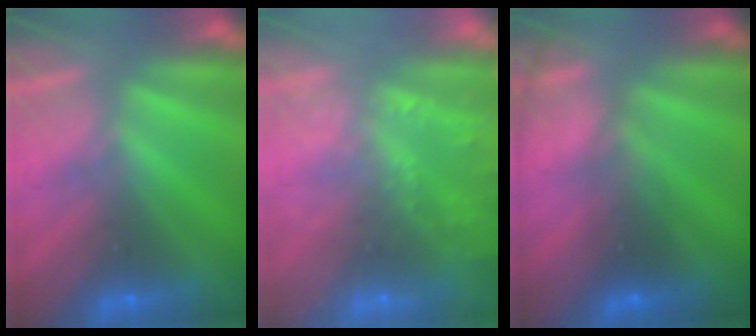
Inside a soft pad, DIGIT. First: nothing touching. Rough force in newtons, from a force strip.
{"total": 5.5}
{"total": 11.4}